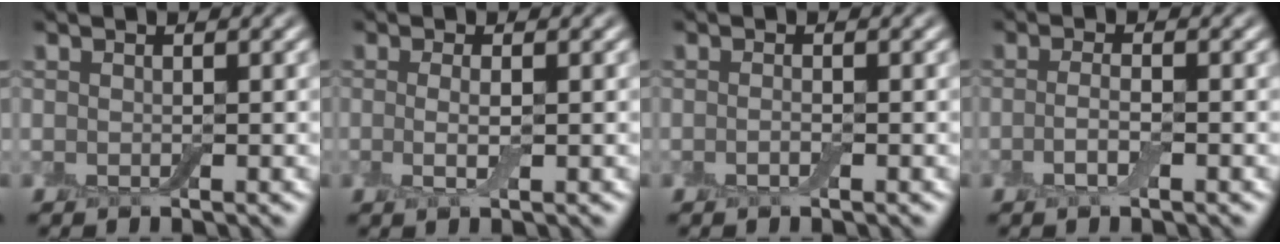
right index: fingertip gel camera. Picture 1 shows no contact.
{"total": 2.0, "force": [-0.2, 0.5, 1.9], "torque": [-0.042, -0.007, -0.005]}
{"total": 0.7, "force": [-0.4, 0.2, 0.6], "torque": [-0.013, -0.002, -0.008]}
{"total": 1.9, "force": [-0.7, 0.5, 1.7], "torque": [-0.036, -0.002, -0.018]}